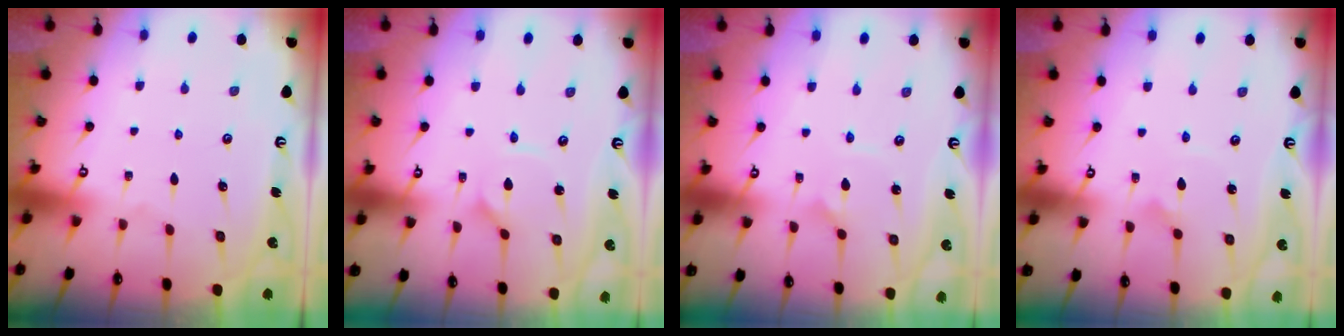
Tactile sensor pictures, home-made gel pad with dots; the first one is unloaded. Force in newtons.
{"total": 1.1, "press": 1.1, "slide": 0.2}
{"total": 1.6, "press": 1.5, "slide": 0.4}
{"total": 2.7, "press": 2.7, "slide": 0.2}